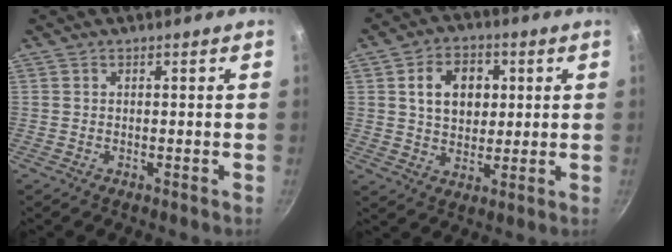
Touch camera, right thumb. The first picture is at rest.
{"total": 10.1, "force": [2.3, 7.5, 6.4], "torque": [-0.079, 0.002, 0.036]}